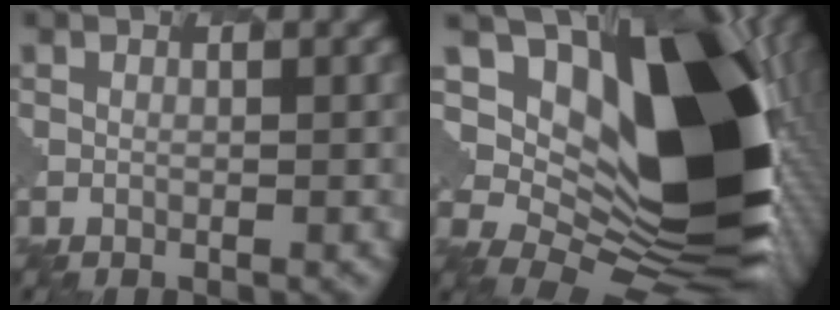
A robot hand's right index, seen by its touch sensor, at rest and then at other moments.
{"total": 14.0, "force": [3.9, 9.0, 10.0], "torque": [-0.188, 0.004, 0.061]}